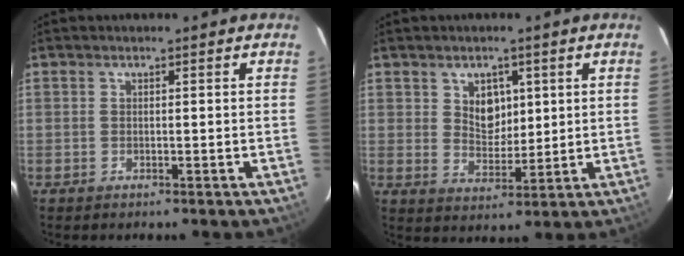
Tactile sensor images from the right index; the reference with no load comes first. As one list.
[{"total": 5.7, "force": [2.1, 4.3, 3.1], "torque": [-0.045, 0.003, 0.044]}]